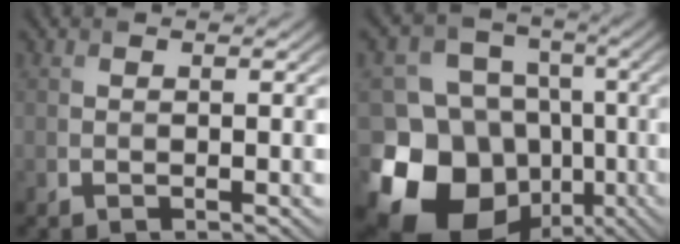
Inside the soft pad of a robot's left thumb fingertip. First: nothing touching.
{"total": 17.8, "force": [-6.6, 15.1, 6.7], "torque": [-0.173, -0.036, -0.121]}